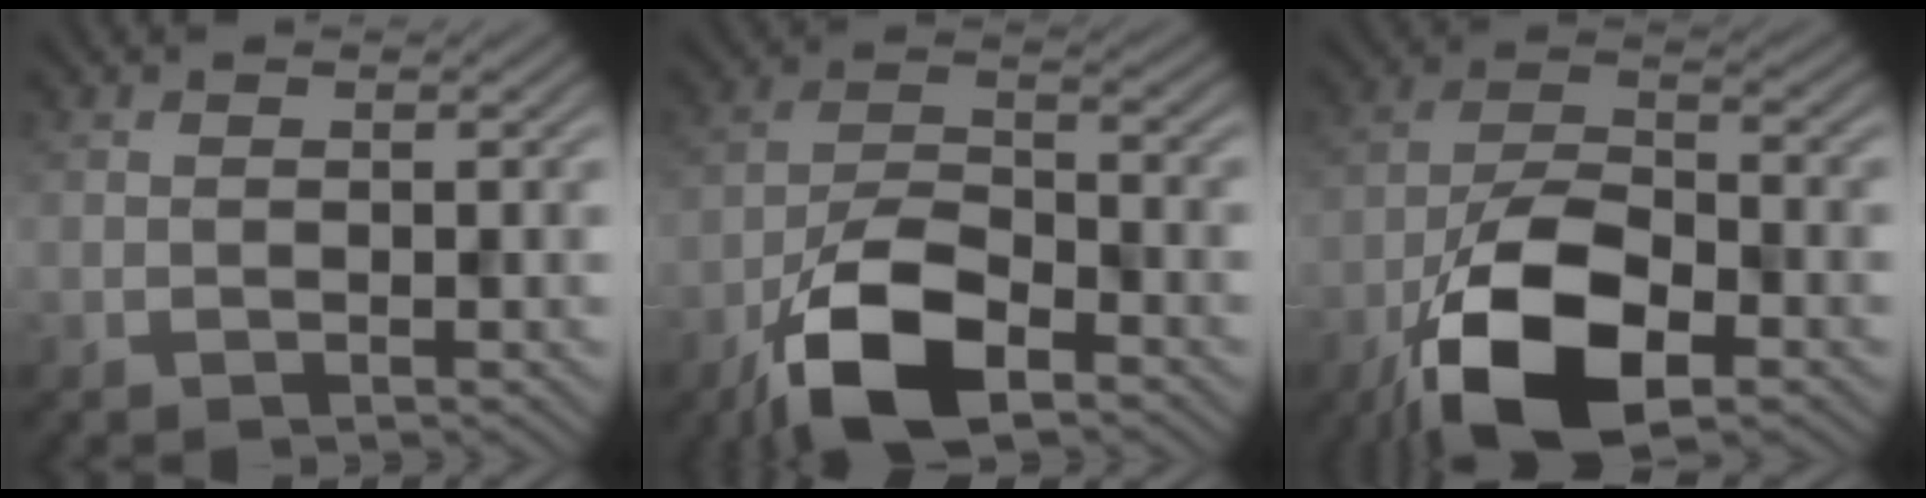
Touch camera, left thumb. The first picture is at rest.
{"total": 10.0, "force": [-5.8, 4.1, 7.0], "torque": [-0.134, 0.000, -0.124]}
{"total": 13.2, "force": [-6.7, 5.8, 9.7], "torque": [-0.193, -0.011, -0.140]}